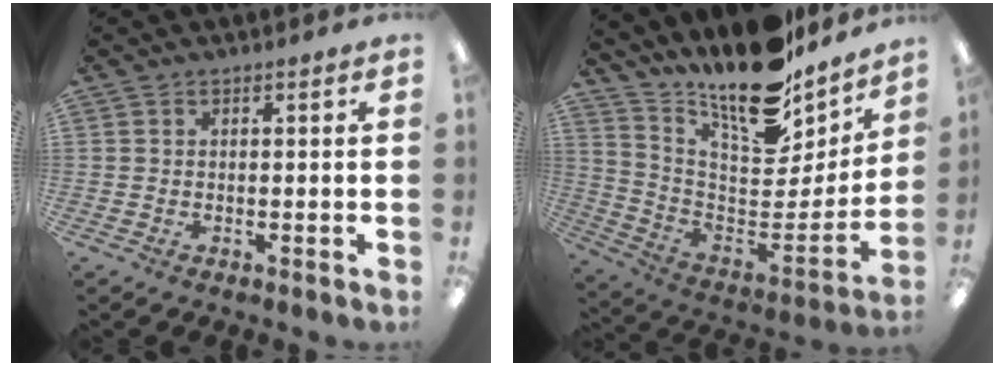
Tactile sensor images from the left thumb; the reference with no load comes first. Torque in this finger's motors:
{"motor_torque": [0.49, 0.65, 1.21, -1.56, 0.12]}